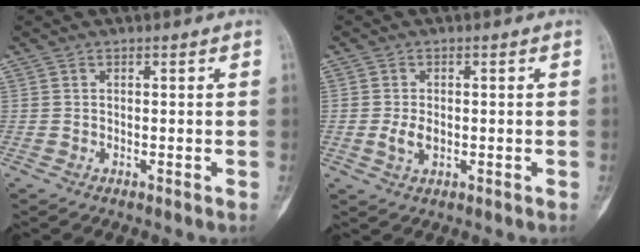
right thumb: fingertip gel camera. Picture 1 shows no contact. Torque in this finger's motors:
{"motor_torque": [1.02, 0.54, 0.37, -0.46, 0.25]}